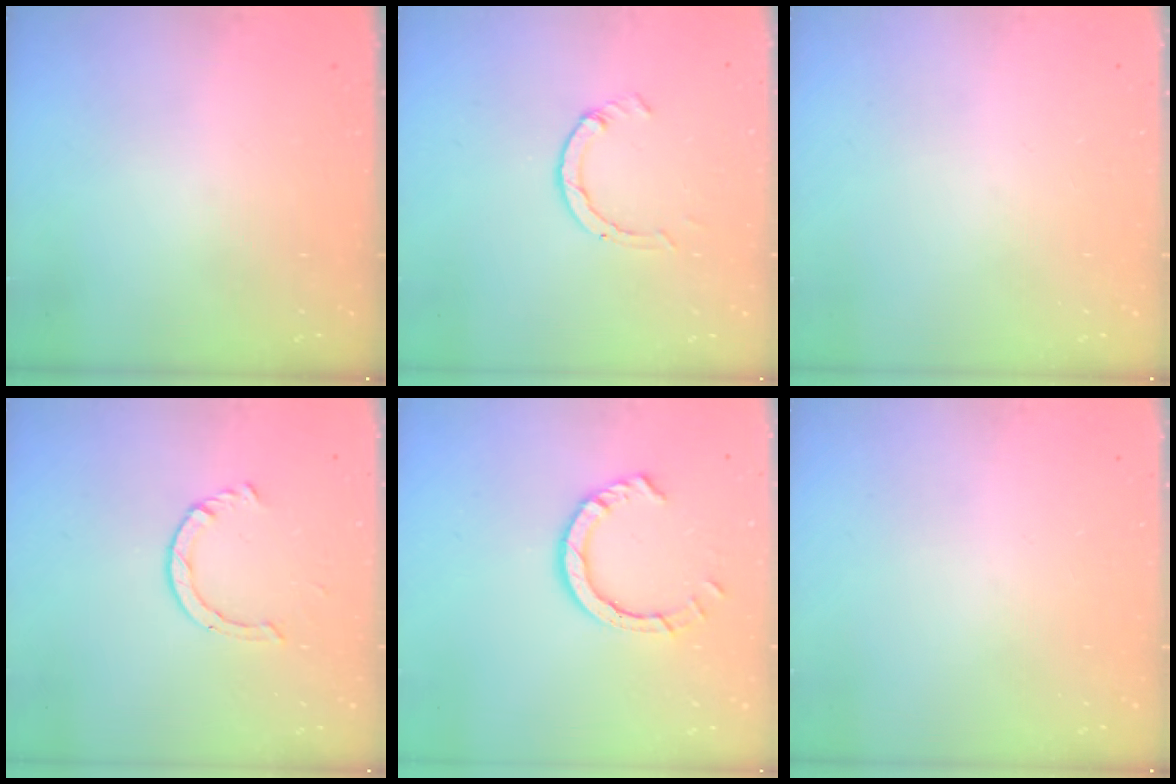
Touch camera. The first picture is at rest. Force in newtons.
{"total": 2.6, "press": 2.5, "slide": 0.3}
{"total": 0.0}
{"total": 2.3, "press": 2.3, "slide": 0.2}
{"total": 8.0, "press": 7.9, "slide": 0.9}
{"total": 0.0}